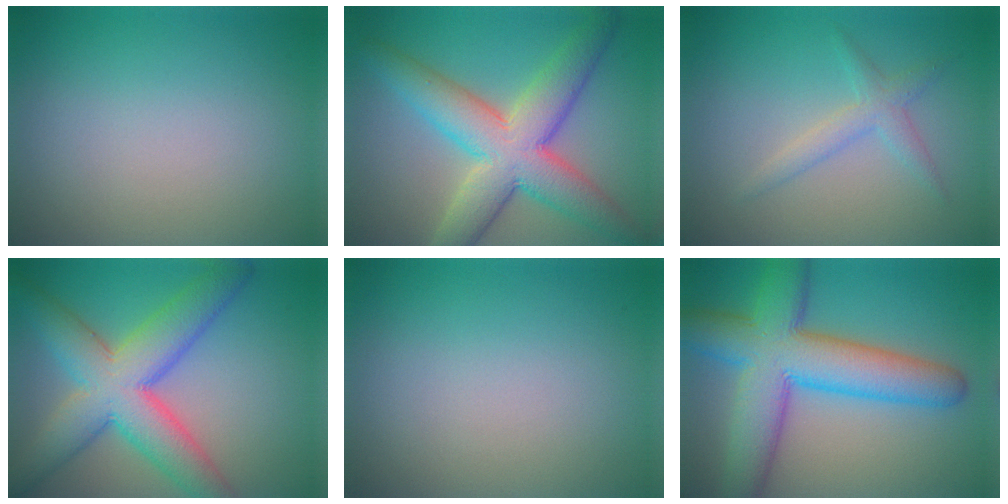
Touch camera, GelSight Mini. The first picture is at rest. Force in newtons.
{"total": 9.0, "press": 9.0, "slide": 0.3}
{"total": 2.0, "press": 2.0, "slide": 0.1}
{"total": 9.2, "press": 9.2, "slide": 0.2}
{"total": 0.0}
{"total": 10.4, "press": 10.4, "slide": 0.2}